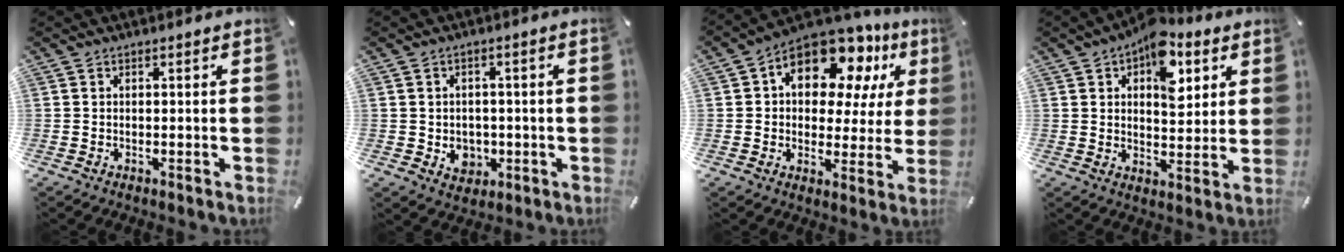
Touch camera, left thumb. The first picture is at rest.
{"total": 5.1, "force": [-1.0, 4.6, 1.8], "torque": [-0.032, -0.002, -0.020]}
{"total": 15.3, "force": [8.2, 9.2, 9.1], "torque": [-0.136, -0.050, 0.142]}
{"total": 11.8, "force": [6.1, 7.1, 7.1], "torque": [-0.083, -0.028, 0.102]}